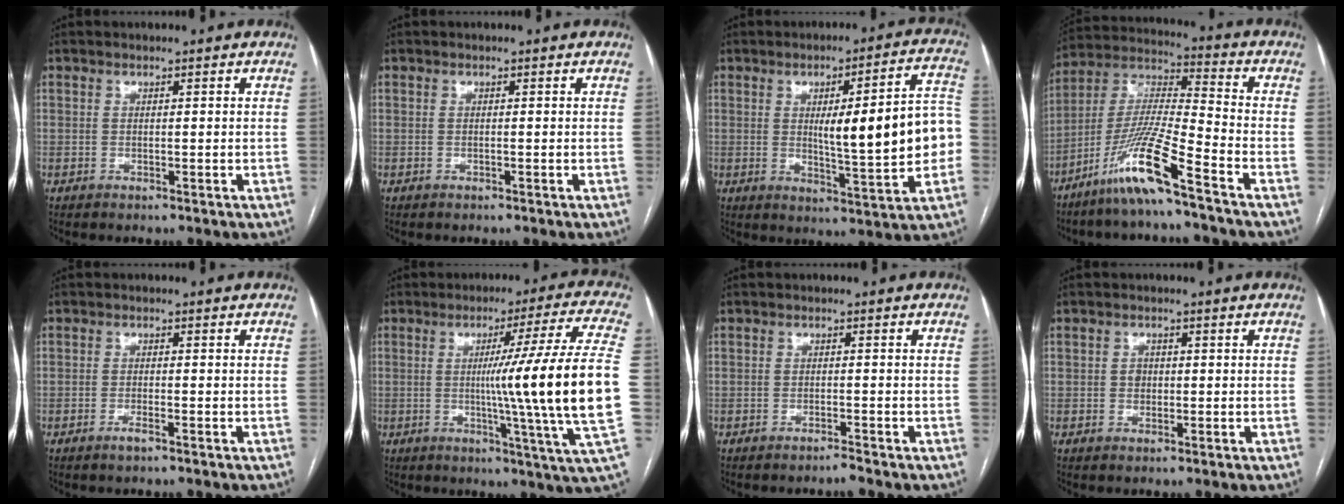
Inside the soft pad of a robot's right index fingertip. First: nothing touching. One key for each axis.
{"total": 0.0}
{"total": 15.6, "fx": -0.3, "fy": 2.3, "fz": 15.5, "tx": -0.202, "ty": 0.023, "tz": 0.003}
{"total": 12.7, "fx": -7.9, "fy": -0.7, "fz": 9.8, "tx": -0.203, "ty": -0.019, "tz": -0.159}
{"total": 1.5, "fx": -1.0, "fy": 0.0, "fz": 1.1, "tx": -0.022, "ty": -0.001, "tz": -0.018}
{"total": 19.7, "fx": -0.9, "fy": -3.2, "fz": 19.4, "tx": -0.243, "ty": -0.010, "tz": -0.027}
{"total": 1.2, "fx": -1.1, "fy": -0.2, "fz": 0.4, "tx": -0.004, "ty": -0.001, "tz": -0.018}
{"total": 1.4, "fx": 0.0, "fy": 1.2, "fz": 0.7, "tx": -0.010, "ty": 0.002, "tz": 0.001}